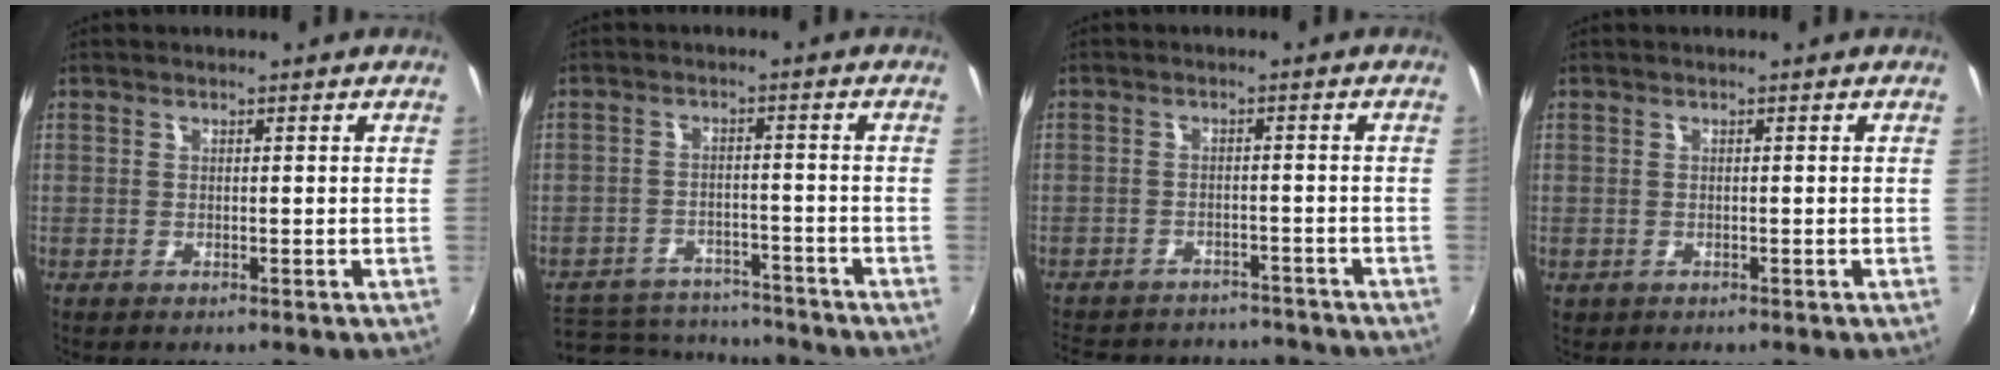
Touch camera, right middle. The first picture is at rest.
{"total": 14.0, "force": [-11.8, 6.2, 4.5], "torque": [-0.117, 0.016, -0.158]}
{"total": 17.2, "force": [-14.9, 6.2, 5.7], "torque": [-0.131, 0.011, -0.195]}
{"total": 0.6, "force": [-0.2, 0.5, 0.2], "torque": [-0.004, -0.001, -0.001]}